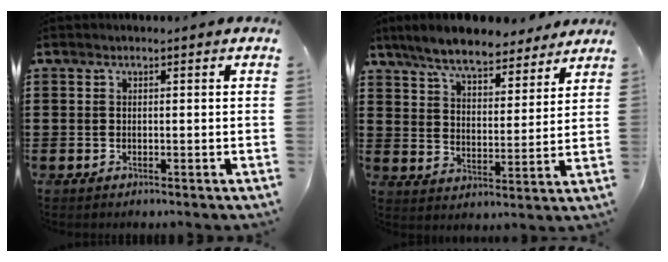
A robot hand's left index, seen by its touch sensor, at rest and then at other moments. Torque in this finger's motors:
{"motor_torque": [1.28, -0.86, 0.43, 0.21]}